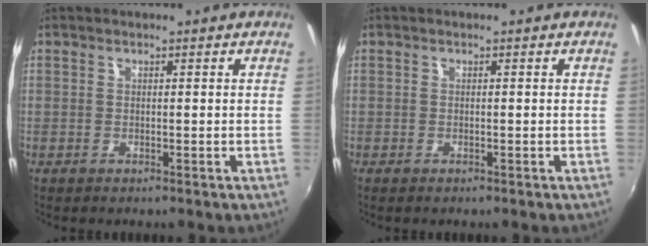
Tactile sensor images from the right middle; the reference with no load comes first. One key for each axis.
{"total": 0.0}